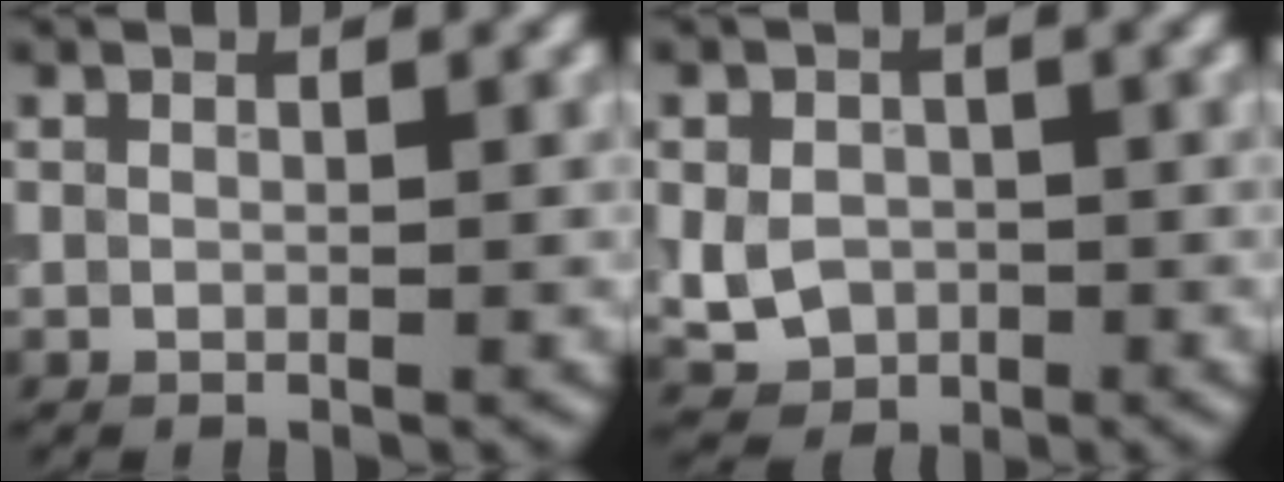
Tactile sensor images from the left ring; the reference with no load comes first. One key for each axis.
{"total": 3.7, "fx": -0.6, "fy": 3.0, "fz": 2.0, "tx": -0.041, "ty": -0.006, "tz": -0.012}